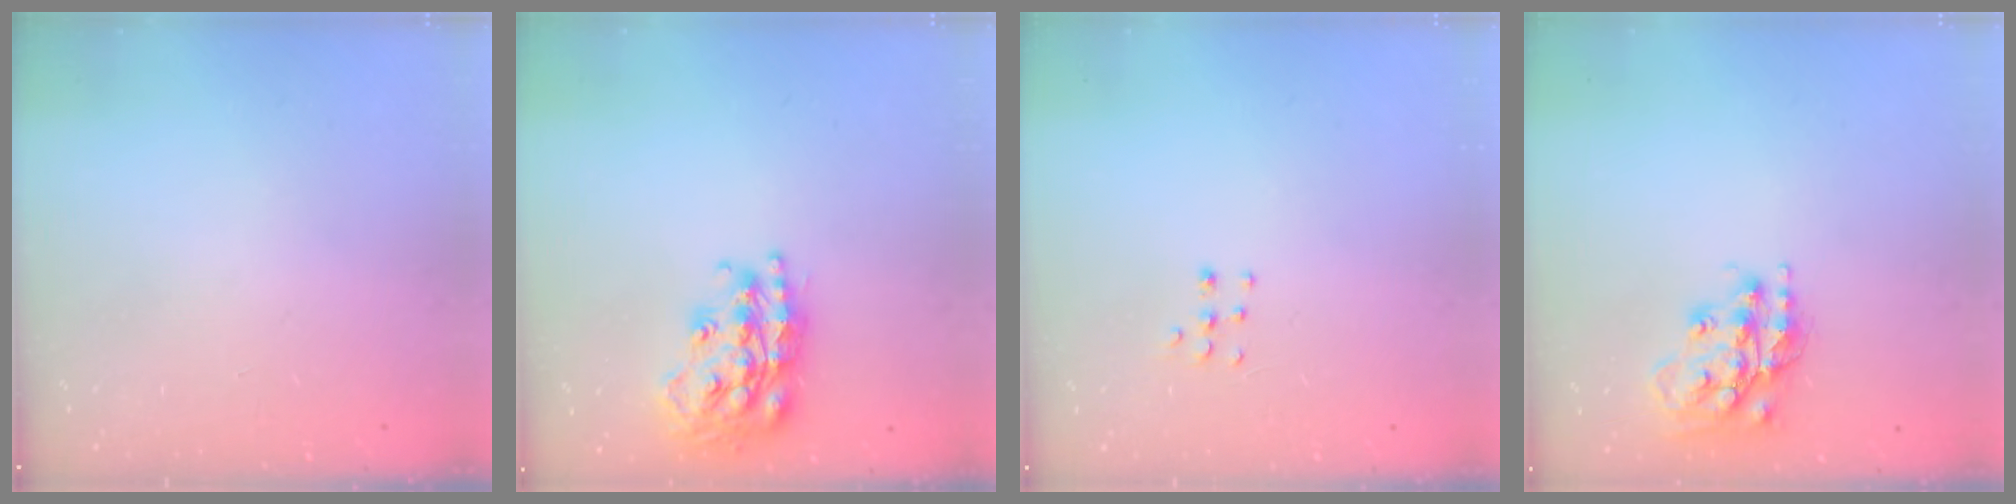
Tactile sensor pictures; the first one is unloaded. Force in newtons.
{"total": 20.5, "press": 20.5, "slide": 1.4}
{"total": 4.4, "press": 4.3, "slide": 0.9}
{"total": 16.1, "press": 16.0, "slide": 1.3}